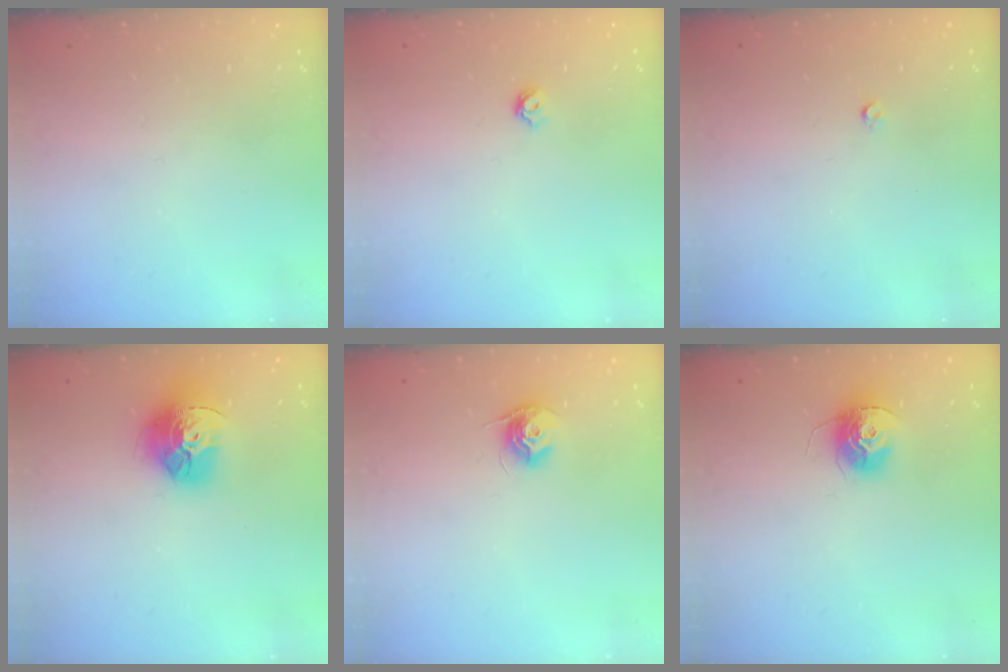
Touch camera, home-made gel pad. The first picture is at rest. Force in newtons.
{"total": 4.8, "press": 4.8, "slide": 0.8}
{"total": 2.6, "press": 2.5, "slide": 0.4}
{"total": 15.9, "press": 15.9, "slide": 1.6}
{"total": 9.6, "press": 9.6, "slide": 0.4}
{"total": 12.3, "press": 12.3, "slide": 1.0}